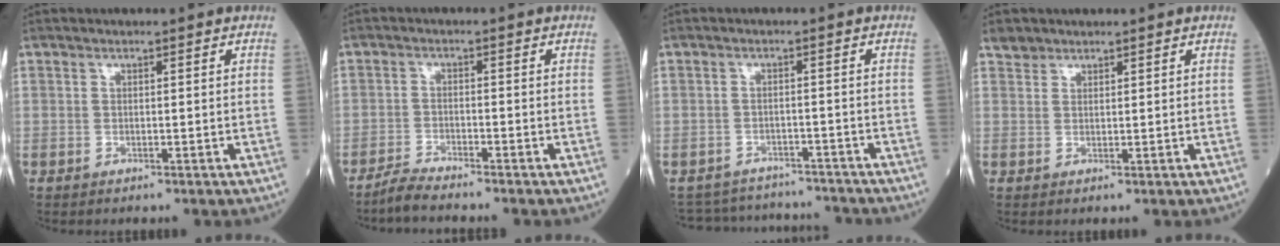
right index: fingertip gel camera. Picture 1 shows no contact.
{"total": 3.4, "force": [-3.2, -0.5, 0.9], "torque": [-0.025, -0.014, -0.065]}
{"total": 10.4, "force": [-9.9, 3.0, 0.9], "torque": [-0.017, 0.020, -0.129]}
{"total": 1.6, "force": [1.3, 0.9, -0.1], "torque": [0.006, 0.006, 0.021]}